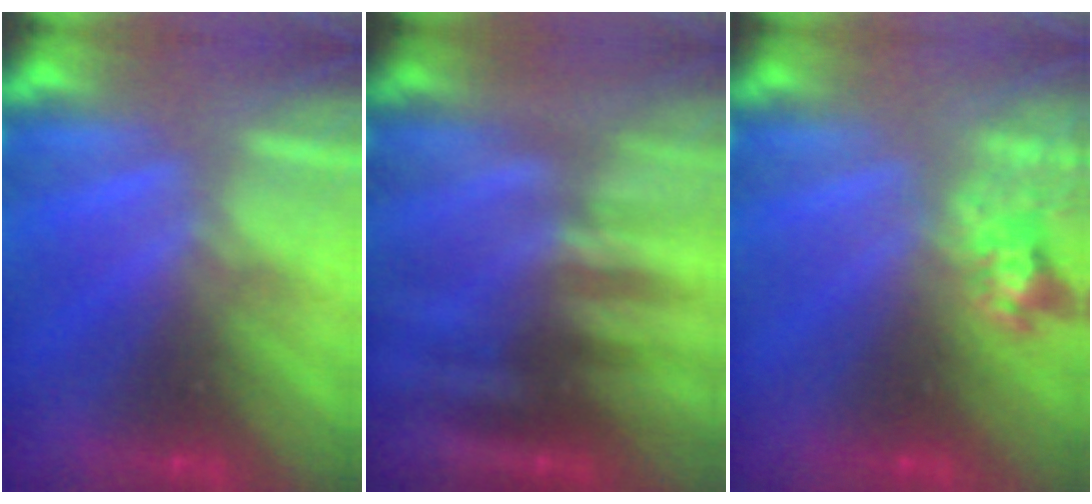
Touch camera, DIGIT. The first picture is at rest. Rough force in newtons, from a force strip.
{"total": 2.4}
{"total": 2.4}